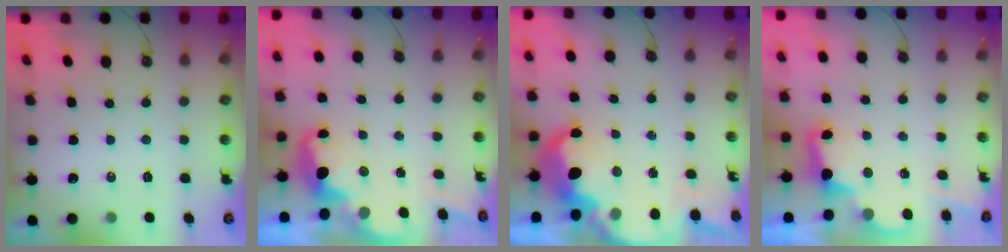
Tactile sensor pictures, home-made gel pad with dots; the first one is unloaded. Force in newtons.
{"total": 3.0, "press": 2.9, "slide": 0.7}
{"total": 13.1, "press": 13.1, "slide": 0.6}
{"total": 3.2, "press": 3.2, "slide": 0.7}